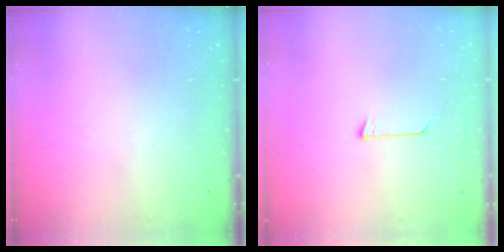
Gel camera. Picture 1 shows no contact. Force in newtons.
{"total": 3.9, "press": 3.9, "slide": 0.4}